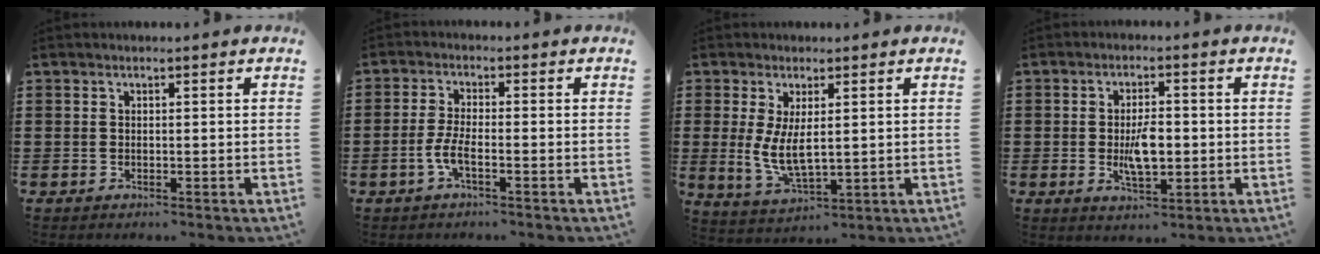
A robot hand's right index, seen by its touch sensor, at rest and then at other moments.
{"total": 3.8, "force": [-1.7, 0.7, 3.3], "torque": [-0.078, -0.006, -0.037]}
{"total": 5.6, "force": [0.8, 2.3, 5.0], "torque": [-0.104, -0.005, 0.011]}
{"total": 5.9, "force": [-0.7, 2.6, 5.3], "torque": [-0.099, -0.004, -0.016]}